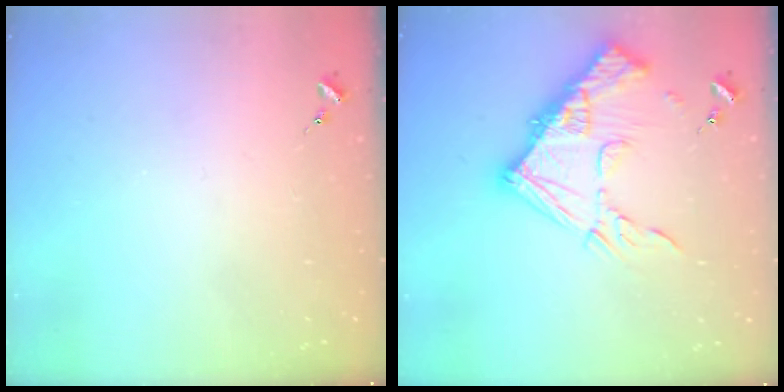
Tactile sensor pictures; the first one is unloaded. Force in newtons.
{"total": 17.9, "press": 17.8, "slide": 1.7}